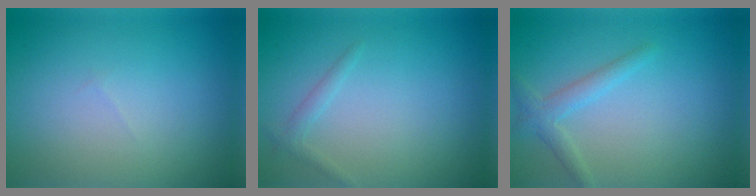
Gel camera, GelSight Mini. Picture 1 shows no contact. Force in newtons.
{"total": 1.1, "press": 1.1, "slide": 0.0}
{"total": 2.1, "press": 2.1, "slide": 0.1}